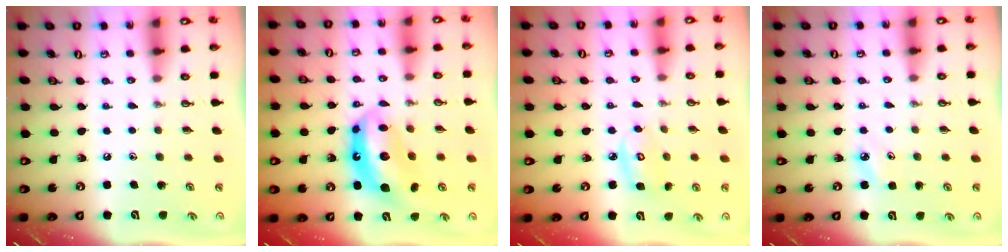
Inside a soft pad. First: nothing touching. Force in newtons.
{"total": 13.1, "press": 13.1, "slide": 1.1}
{"total": 5.2, "press": 5.2, "slide": 0.2}
{"total": 4.8, "press": 4.8, "slide": 0.8}